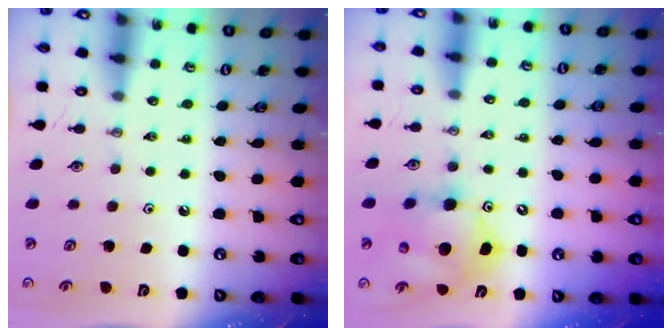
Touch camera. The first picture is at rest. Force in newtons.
{"total": 12.0, "press": 11.8, "slide": 2.6}